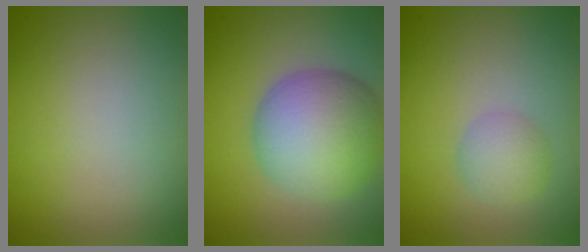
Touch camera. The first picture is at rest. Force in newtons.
{"total": 8.5, "press": 8.4, "slide": 0.3}
{"total": 2.3, "press": 2.3, "slide": 0.0}